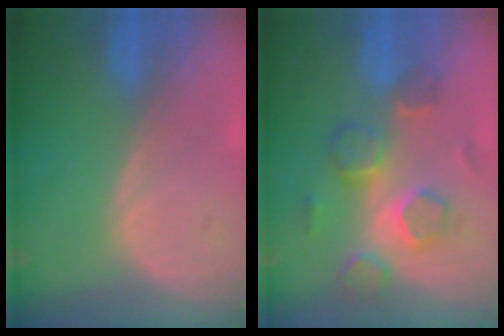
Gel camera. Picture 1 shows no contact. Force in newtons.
{"total": 8.1, "press": 7.4, "slide": 3.3}